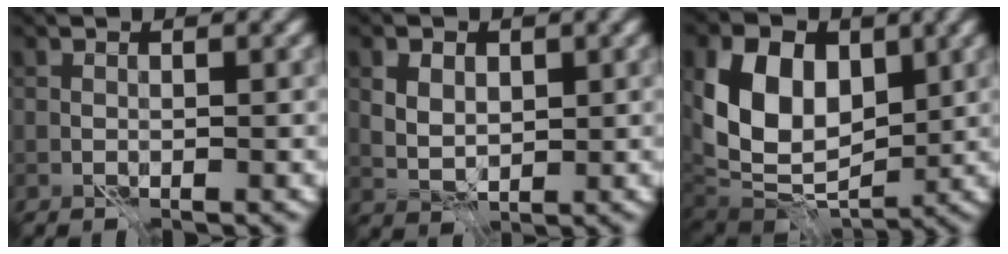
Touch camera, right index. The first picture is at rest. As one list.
[{"total": 3.5, "force": [1.1, 2.5, 2.2], "torque": [-0.043, 0.003, 0.016]}, {"total": 9.7, "force": [2.2, 6.8, 6.6], "torque": [-0.119, -0.003, 0.031]}]